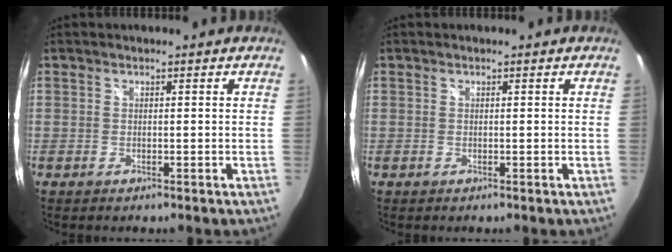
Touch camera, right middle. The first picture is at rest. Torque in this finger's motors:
{"motor_torque": [-0.01, -0.01, 0.00, 0.01]}